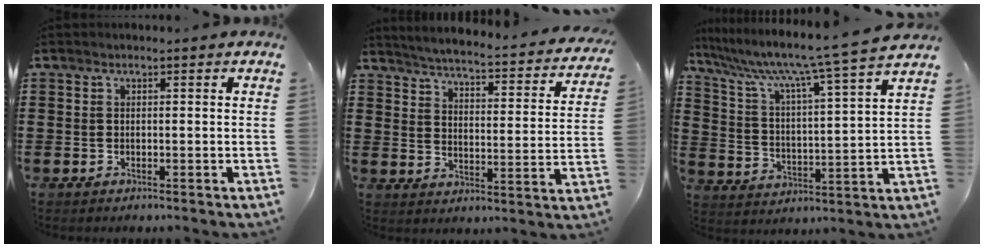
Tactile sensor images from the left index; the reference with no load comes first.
{"total": 3.5, "force": [3.3, -0.4, 1.0], "torque": [-0.039, -0.034, 0.046]}
{"total": 7.8, "force": [6.4, -0.8, 4.4], "torque": [-0.113, -0.054, 0.095]}